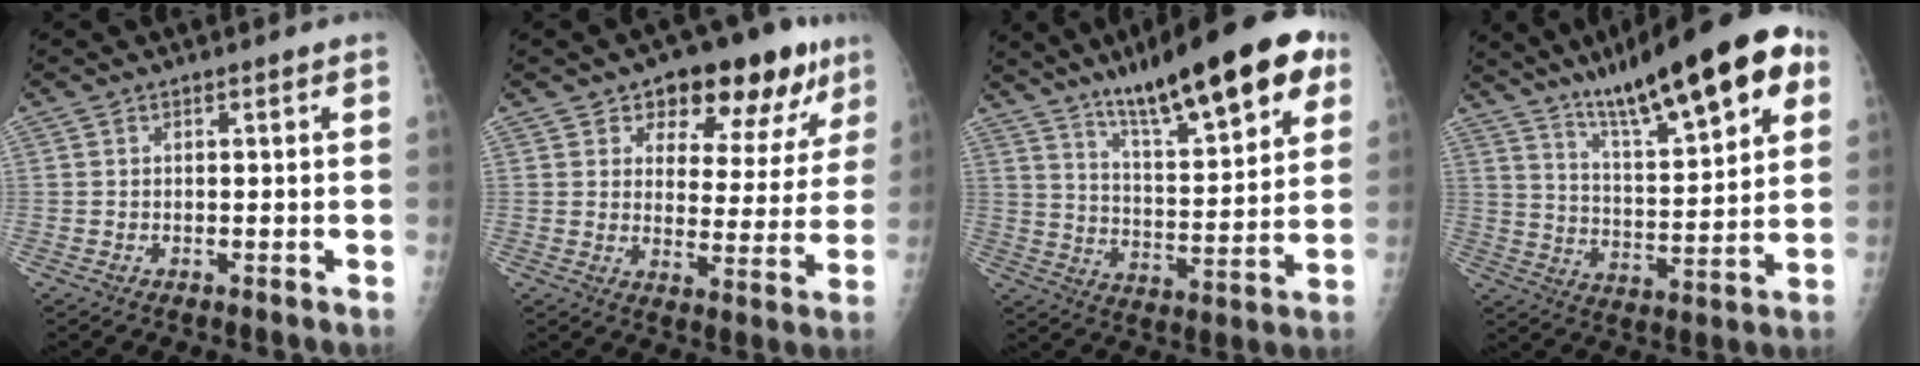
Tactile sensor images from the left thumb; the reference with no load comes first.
{"total": 16.0, "force": [9.7, 8.6, 9.4], "torque": [-0.051, -0.034, 0.132]}
{"total": 22.6, "force": [13.6, 5.4, 17.2], "torque": [-0.233, -0.040, 0.213]}
{"total": 23.1, "force": [12.9, 5.8, 18.2], "torque": [-0.250, -0.027, 0.205]}